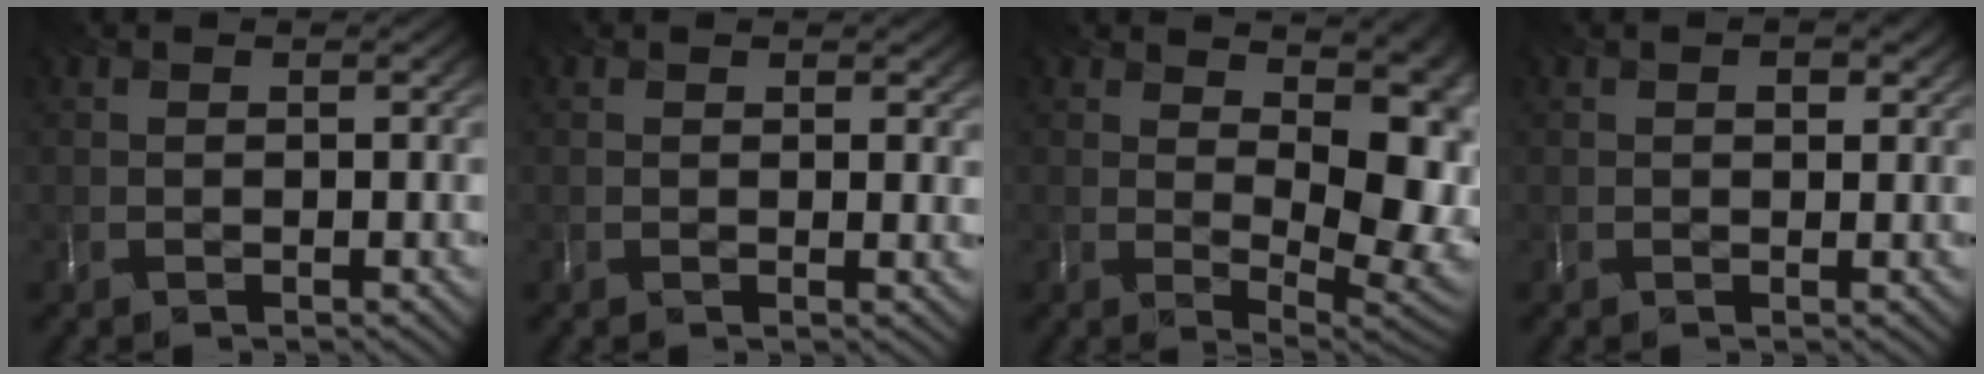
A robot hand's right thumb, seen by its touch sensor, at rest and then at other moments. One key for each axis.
{"total": 0.5, "fx": 0.5, "fy": 0.0, "fz": 0.1, "tx": 0.000, "ty": -0.002, "tz": 0.010}
{"total": 12.9, "fx": 4.0, "fy": 6.3, "fz": 10.6, "tx": -0.125, "ty": 0.010, "tz": 0.076}
{"total": 1.2, "fx": 0.7, "fy": 0.8, "fz": 0.7, "tx": -0.016, "ty": -0.001, "tz": 0.014}